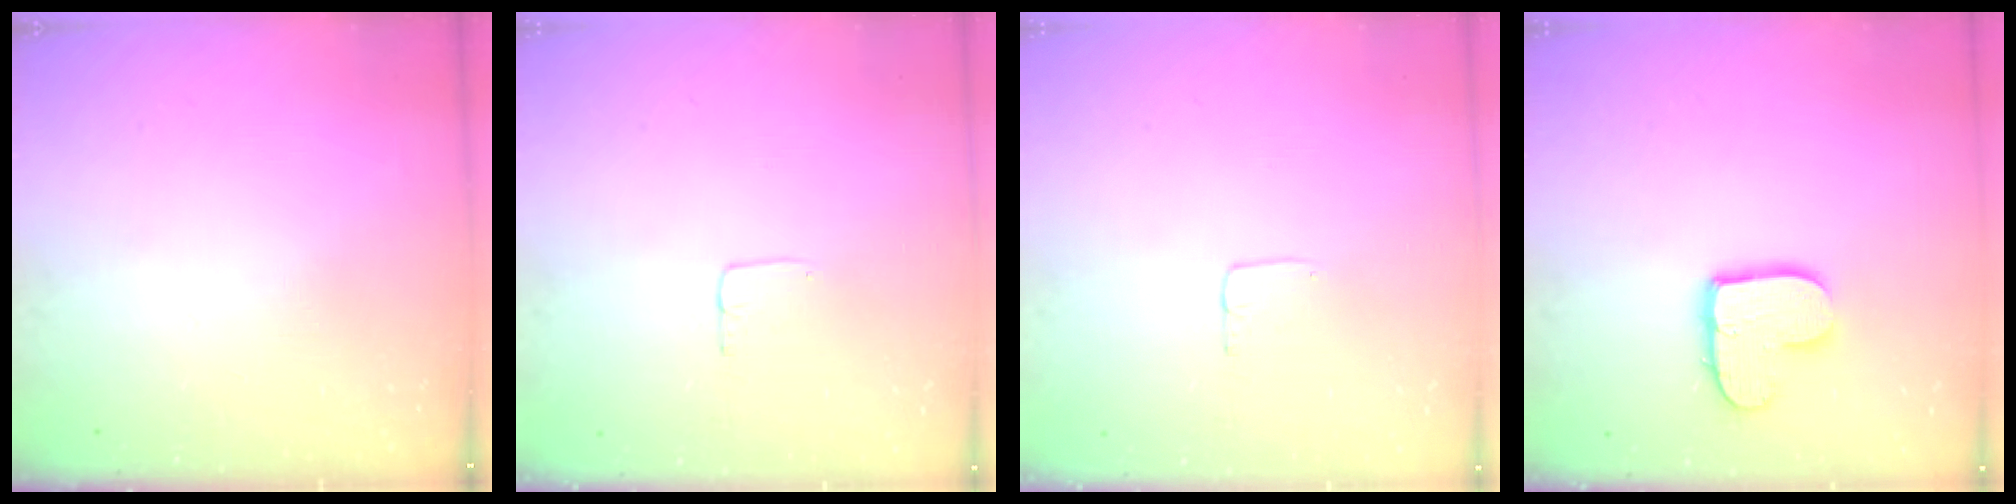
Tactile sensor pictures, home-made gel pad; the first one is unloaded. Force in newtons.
{"total": 2.7, "press": 2.7, "slide": 0.1}
{"total": 2.7, "press": 2.7, "slide": 0.1}
{"total": 10.1, "press": 10.1, "slide": 0.7}